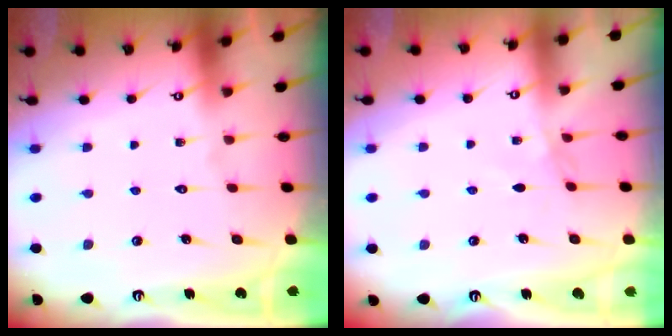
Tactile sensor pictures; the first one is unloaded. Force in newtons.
{"total": 2.5, "press": 2.5, "slide": 0.5}